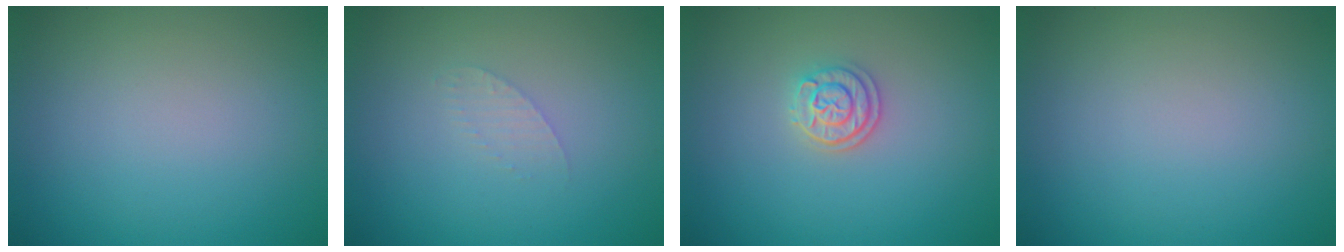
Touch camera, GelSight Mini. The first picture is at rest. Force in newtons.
{"total": 1.0, "press": 1.0, "slide": 0.1}
{"total": 2.2, "press": 2.1, "slide": 0.9}
{"total": 0.0}